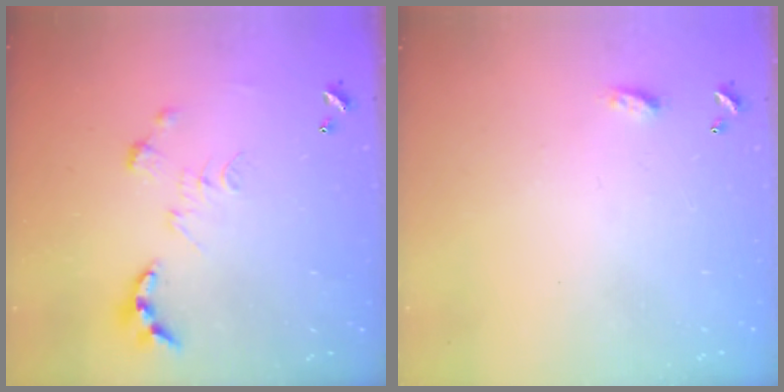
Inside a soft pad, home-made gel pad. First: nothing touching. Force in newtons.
{"total": 3.1, "press": 3.0, "slide": 0.4}